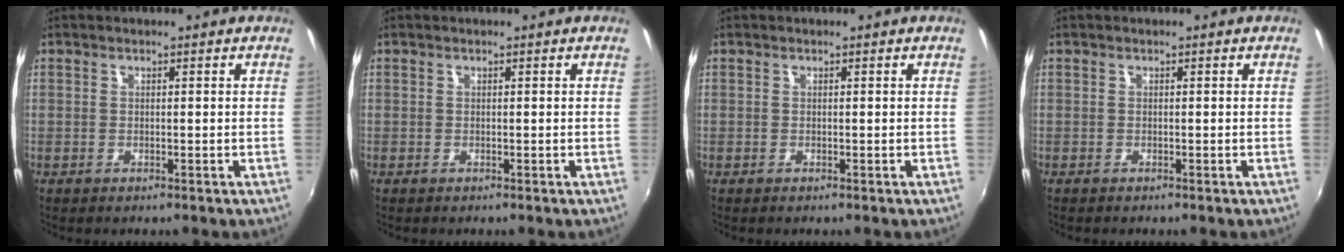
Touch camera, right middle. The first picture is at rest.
{"total": 0.0}
{"total": 0.0}
{"total": 0.0}